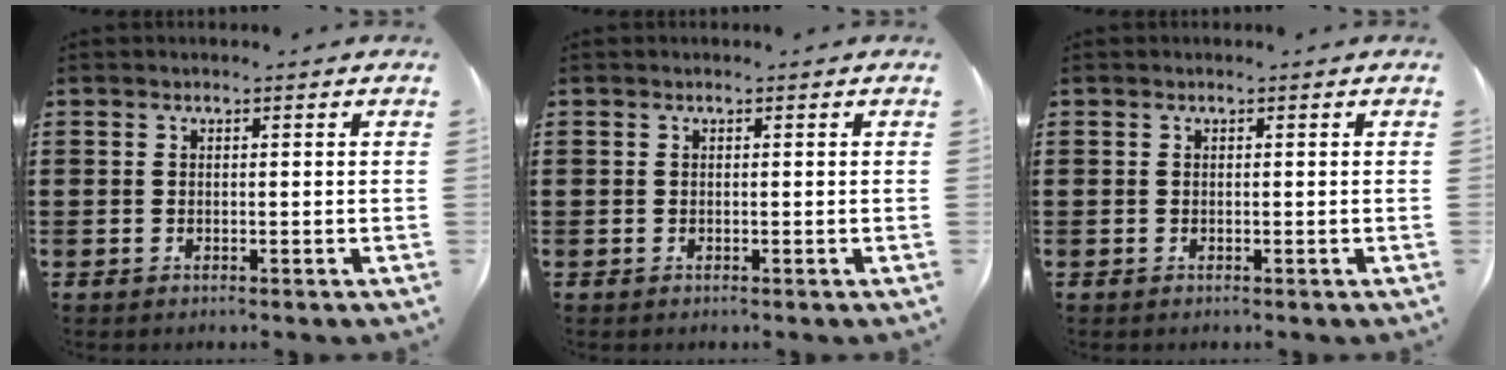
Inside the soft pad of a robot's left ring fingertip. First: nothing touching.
{"total": 0.0}
{"total": 0.0}